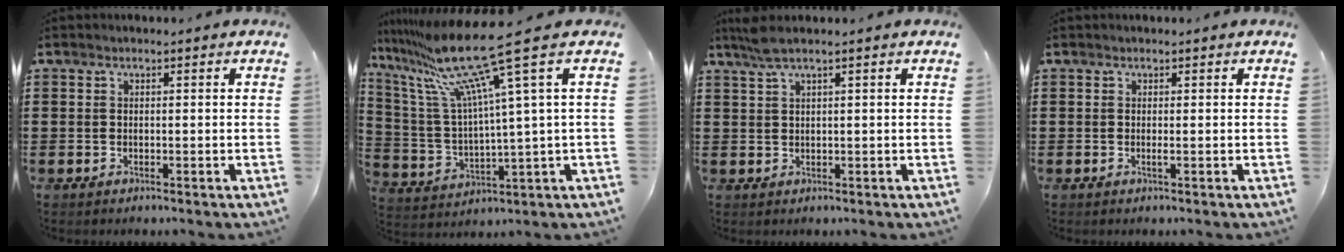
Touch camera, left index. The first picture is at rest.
{"total": 15.2, "force": [9.4, 0.1, 12.0], "torque": [-0.285, -0.053, 0.141]}
{"total": 2.4, "force": [1.5, 0.0, 1.9], "torque": [-0.040, -0.001, 0.027]}
{"total": 0.5, "force": [0.0, -0.1, 0.5], "torque": [-0.010, -0.001, -0.001]}